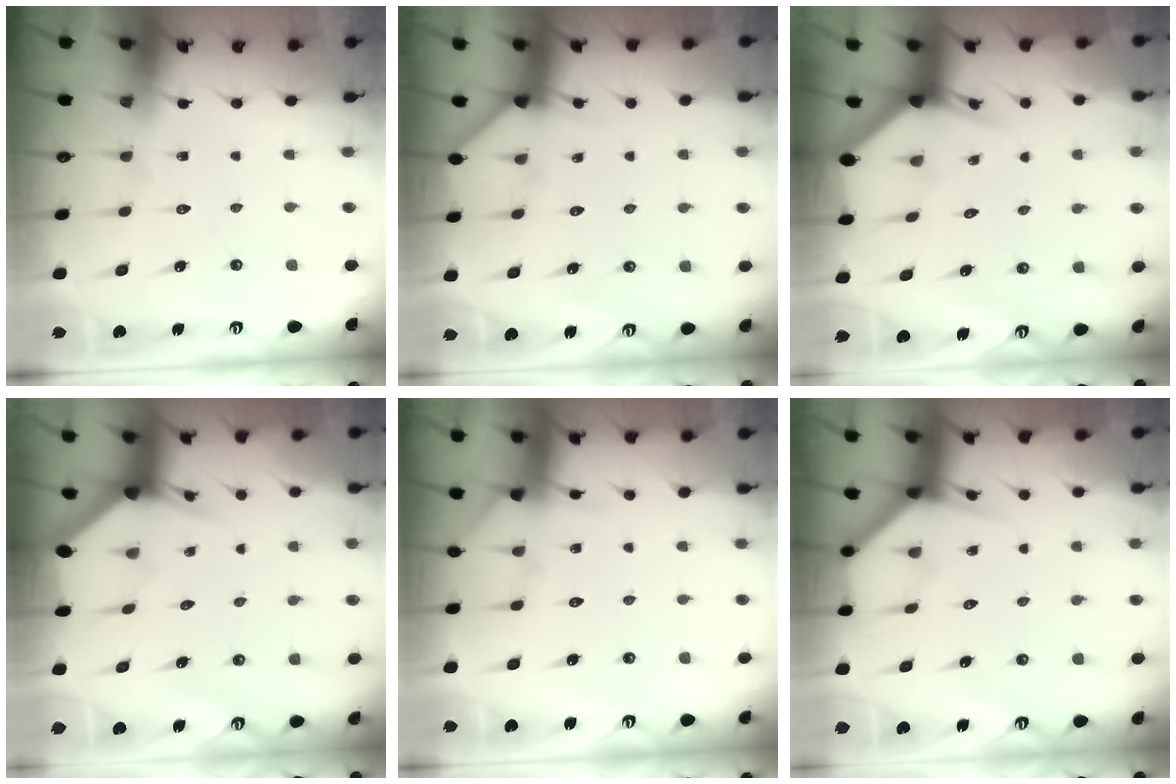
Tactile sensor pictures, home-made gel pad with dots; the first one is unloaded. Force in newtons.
{"total": 3.5, "press": 3.4, "slide": 0.4}
{"total": 2.9, "press": 2.9, "slide": 0.1}
{"total": 3.1, "press": 3.1, "slide": 0.1}
{"total": 6.4, "press": 6.3, "slide": 0.8}
{"total": 3.9, "press": 3.9, "slide": 0.2}